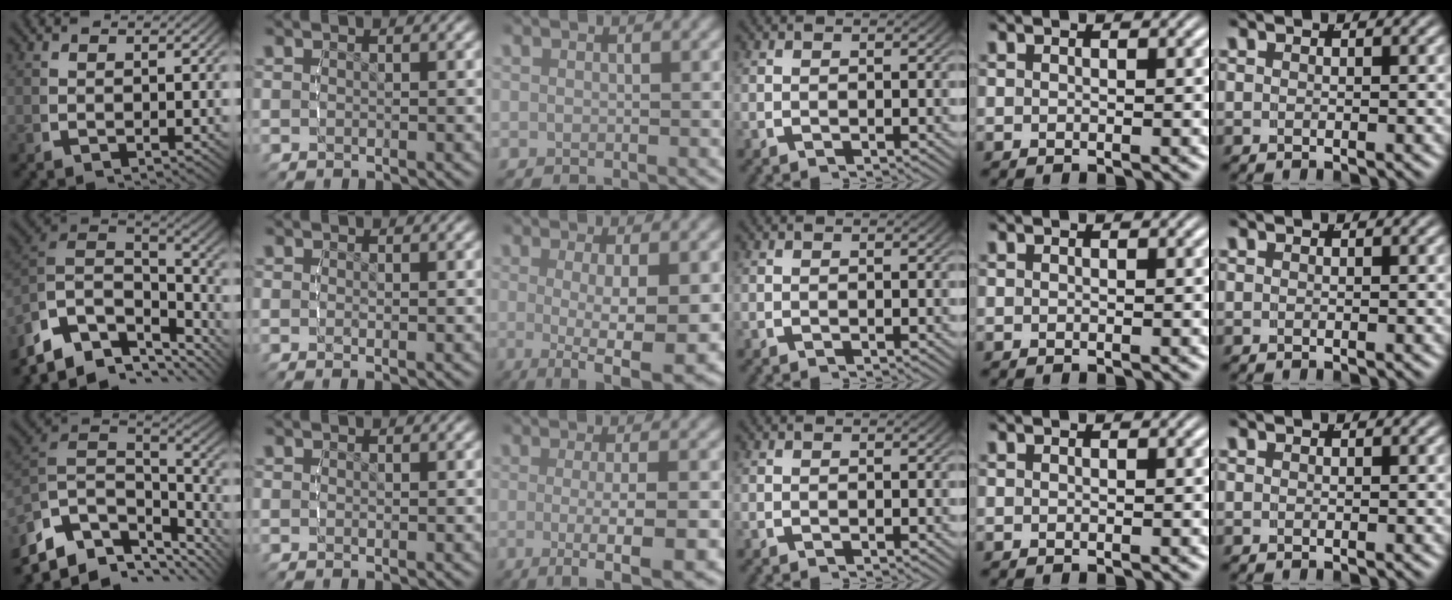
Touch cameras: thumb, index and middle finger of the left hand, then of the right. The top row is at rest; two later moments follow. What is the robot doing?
{"motion": "lift_and_place", "object": "bandage"}